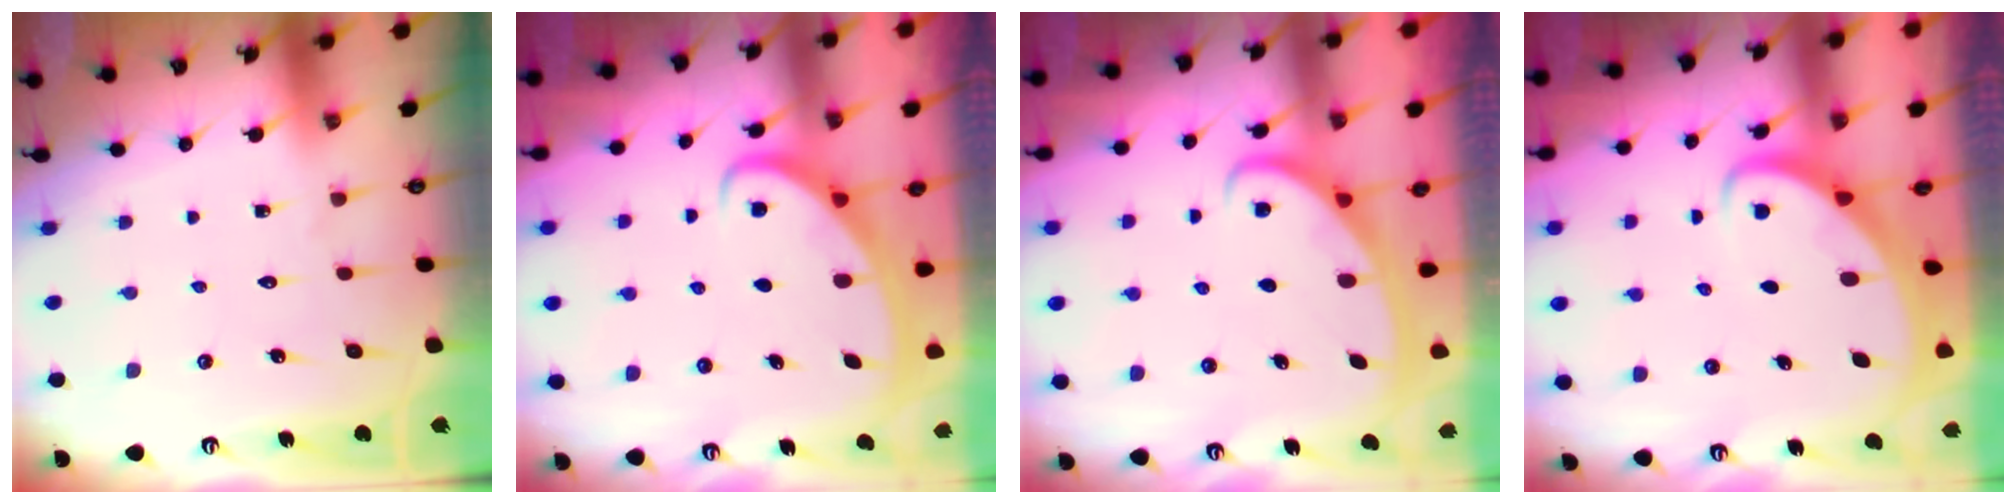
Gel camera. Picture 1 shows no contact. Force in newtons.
{"total": 2.9, "press": 2.8, "slide": 0.3}
{"total": 2.9, "press": 2.9, "slide": 0.3}
{"total": 2.5, "press": 2.5, "slide": 0.3}